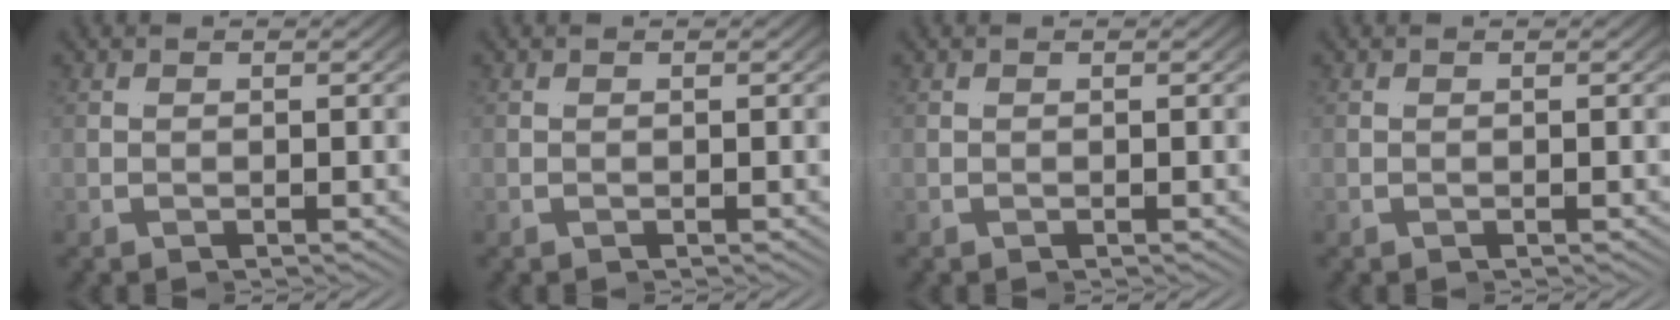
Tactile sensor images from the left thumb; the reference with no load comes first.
{"total": 0.0}
{"total": 0.0}
{"total": 0.0}